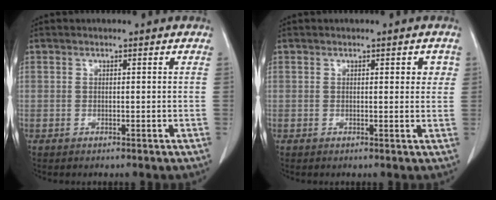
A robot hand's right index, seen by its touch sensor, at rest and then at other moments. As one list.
[{"total": 2.2, "force": [0.8, 1.0, 1.8], "torque": [-0.017, 0.001, 0.007]}]